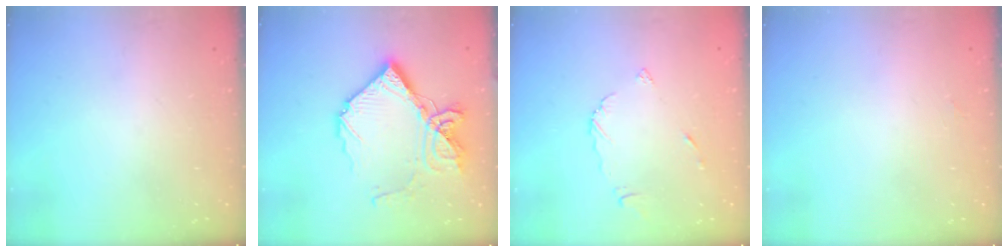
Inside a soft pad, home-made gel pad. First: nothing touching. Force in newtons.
{"total": 17.6, "press": 17.5, "slide": 2.1}
{"total": 4.8, "press": 4.7, "slide": 0.4}
{"total": 2.0, "press": 2.0, "slide": 0.2}